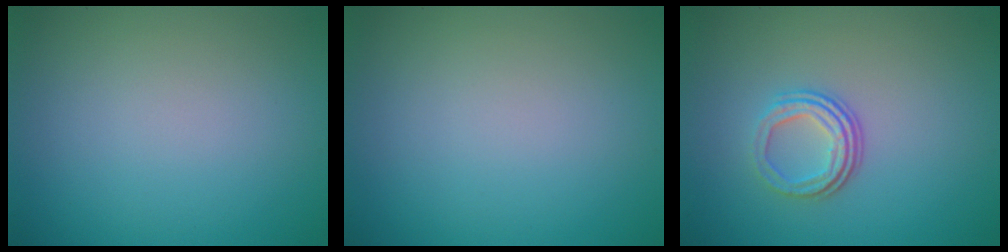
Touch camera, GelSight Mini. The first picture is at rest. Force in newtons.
{"total": 0.0}
{"total": 3.4, "press": 2.3, "slide": 2.4}